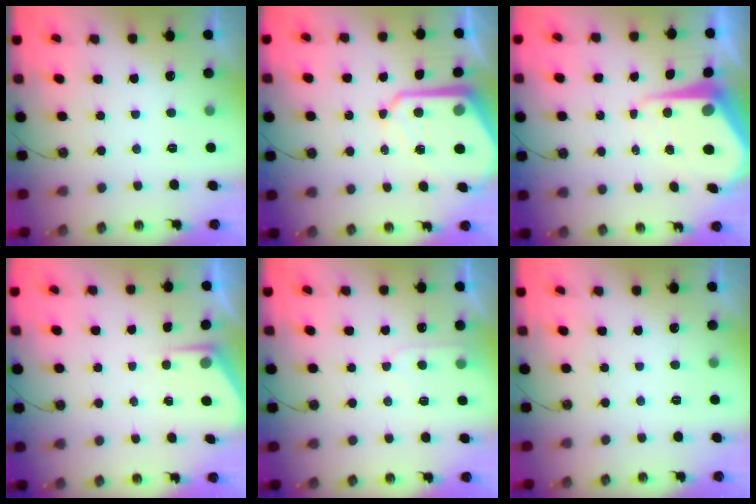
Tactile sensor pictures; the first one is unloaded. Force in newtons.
{"total": 12.7, "press": 12.7, "slide": 1.1}
{"total": 10.2, "press": 10.2, "slide": 1.0}
{"total": 2.5, "press": 2.5, "slide": 0.4}
{"total": 5.3, "press": 5.2, "slide": 0.6}
{"total": 0.0}